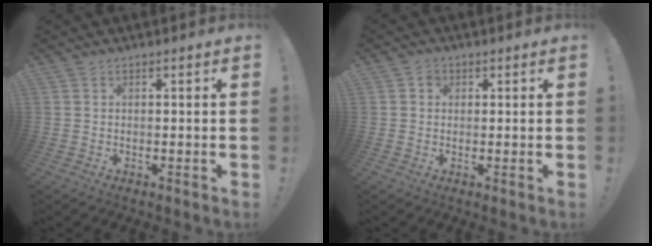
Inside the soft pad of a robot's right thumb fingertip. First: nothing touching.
{"total": 1.6, "force": [0.3, 1.5, 0.7], "torque": [-0.012, 0.004, 0.003]}